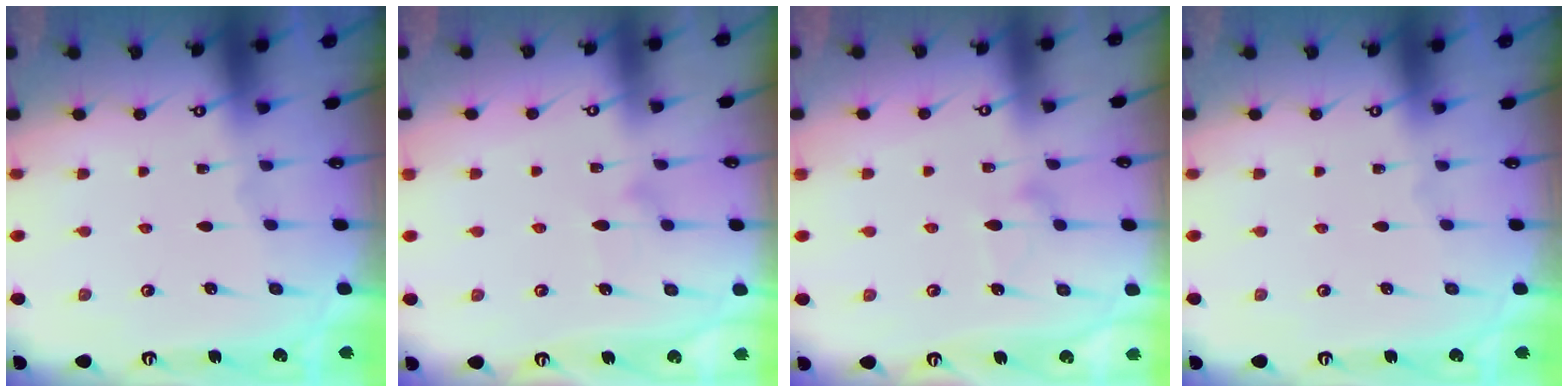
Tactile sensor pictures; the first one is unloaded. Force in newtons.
{"total": 7.4, "press": 7.4, "slide": 0.4}
{"total": 8.5, "press": 8.5, "slide": 0.3}
{"total": 0.0}